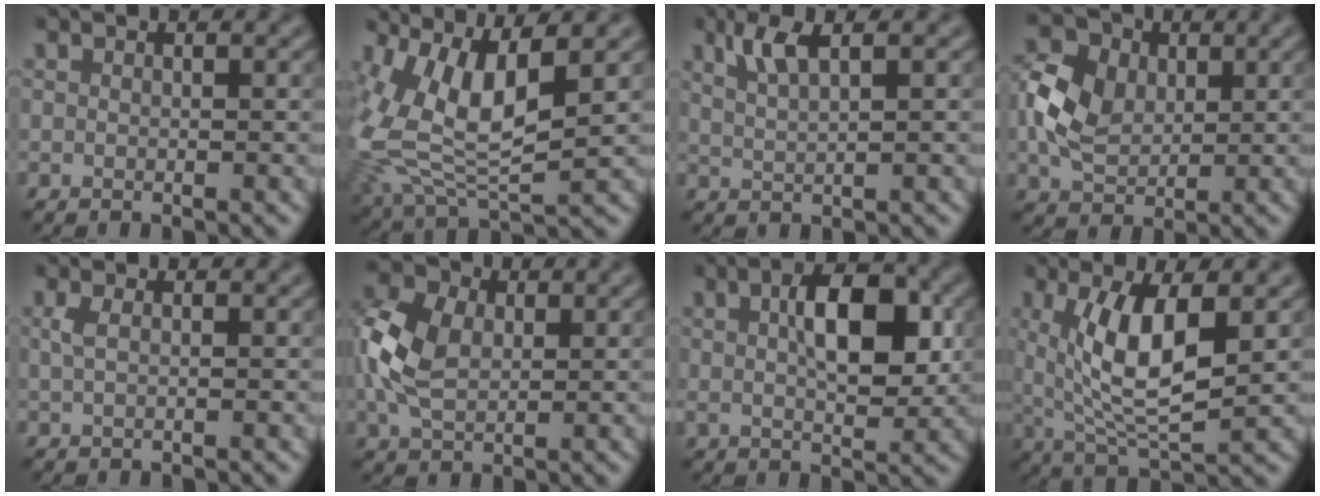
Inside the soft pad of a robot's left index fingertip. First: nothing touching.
{"total": 9.1, "force": [2.1, 3.7, 8.0], "torque": [-0.183, -0.008, 0.044]}
{"total": 3.0, "force": [1.6, 0.8, 2.4], "torque": [-0.046, 0.002, 0.031]}
{"total": 5.9, "force": [0.5, 4.5, 3.7], "torque": [-0.086, 0.010, 0.005]}
{"total": 1.1, "force": [0.2, 0.4, 1.0], "torque": [-0.024, 0.001, 0.004]}
{"total": 6.4, "force": [0.4, 4.5, 4.5], "torque": [-0.112, 0.006, 0.004]}
{"total": 7.0, "force": [1.3, 3.2, 6.1], "torque": [-0.101, 0.006, 0.022]}
{"total": 7.7, "force": [1.4, 2.9, 7.0], "torque": [-0.142, -0.014, 0.032]}